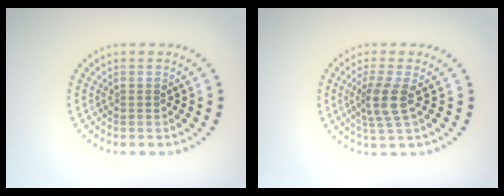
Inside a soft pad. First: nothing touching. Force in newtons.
{"total": 2.9, "press": 2.3, "slide": 1.7}